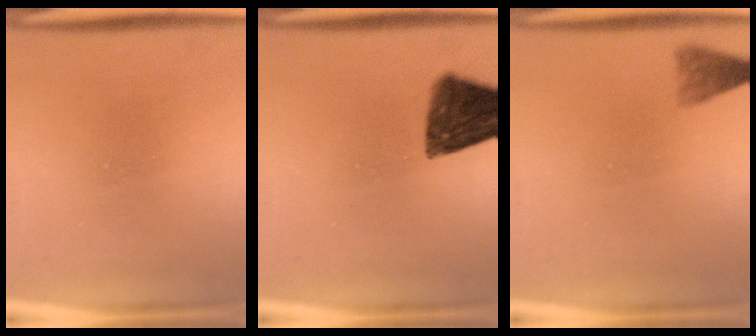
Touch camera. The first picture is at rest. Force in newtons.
{"total": 12.5}
{"total": 2.9}